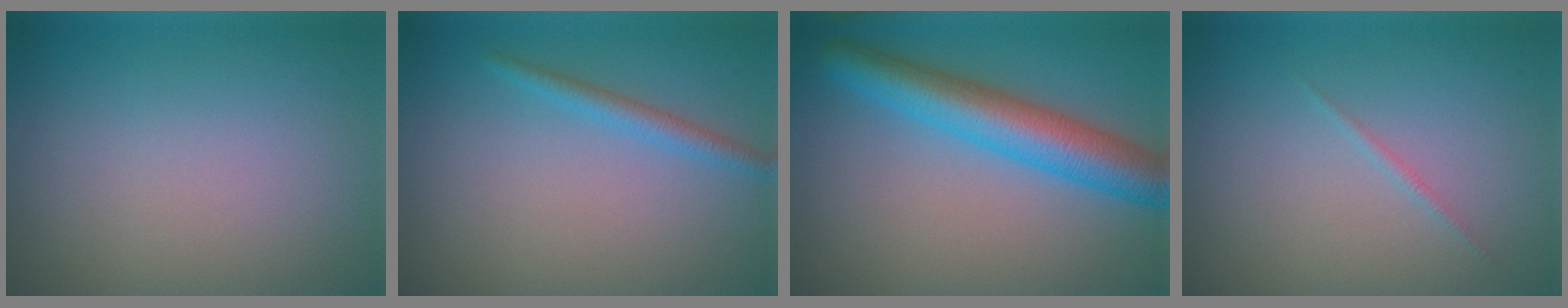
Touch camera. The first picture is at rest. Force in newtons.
{"total": 1.8, "press": 1.8, "slide": 0.1}
{"total": 6.7, "press": 6.7, "slide": 0.2}
{"total": 0.5, "press": 0.5, "slide": 0.0}